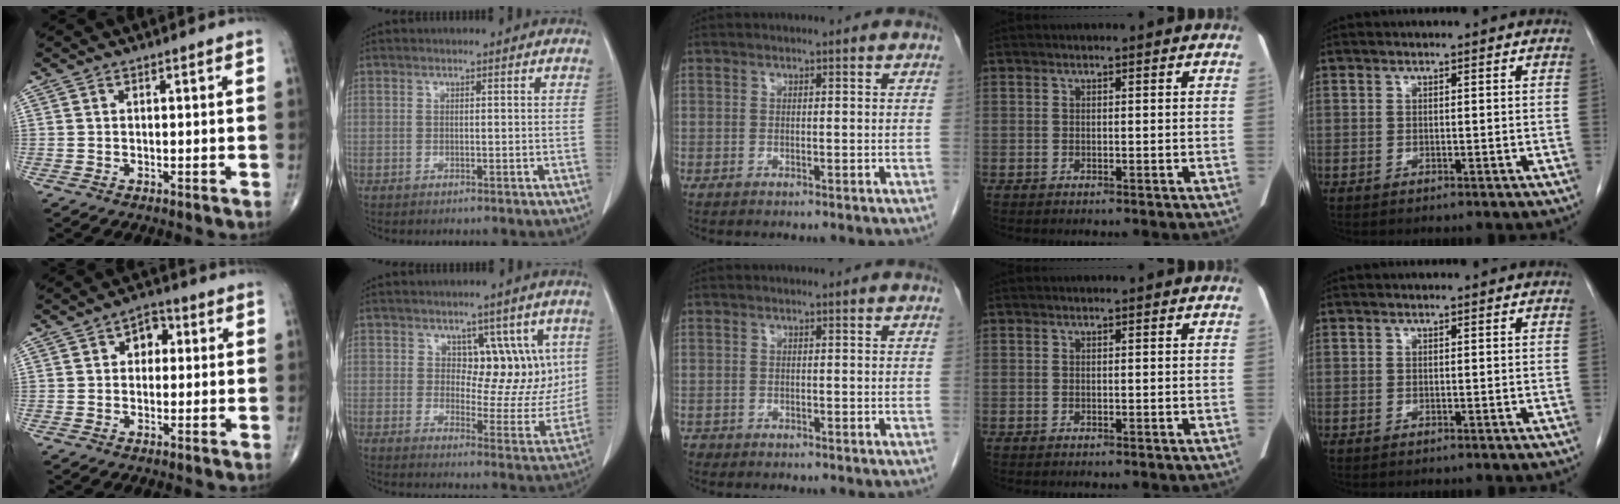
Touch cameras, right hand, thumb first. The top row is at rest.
{"thumb": {"total": 4.5, "force": [0.9, 3.4, 2.9], "torque": [-0.014, 0.008, 0.005]}, "index": {"total": 7.8, "force": [3.2, 4.2, 5.7], "torque": [-0.059, 0.000, 0.052]}, "middle": {"total": 0.7, "force": [-0.5, 0.4, 0.0], "torque": [-0.004, 0.001, -0.009]}}